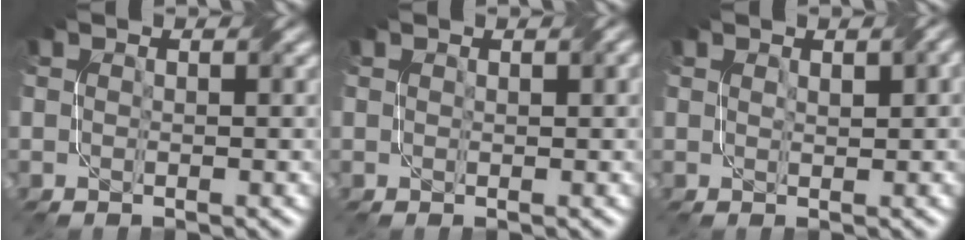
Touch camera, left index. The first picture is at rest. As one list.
[{"total": 1.0, "force": [0.5, 0.2, 0.8], "torque": [-0.009, 0.001, 0.010]}, {"total": 1.9, "force": [0.9, 0.5, 1.6], "torque": [-0.023, -0.001, 0.019]}]